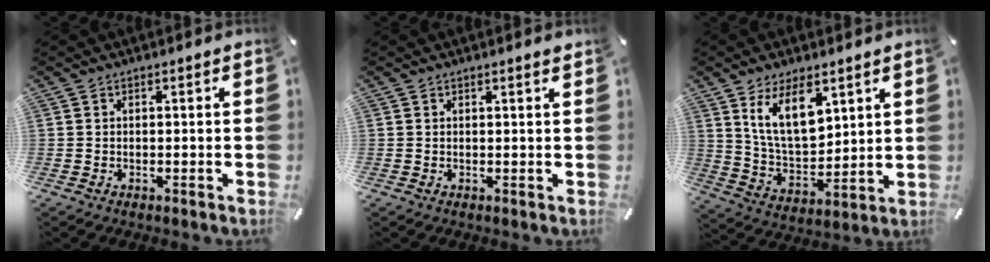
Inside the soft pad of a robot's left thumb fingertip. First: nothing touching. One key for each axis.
{"total": 0.8, "fx": 0.7, "fy": -0.1, "fz": 0.5, "tx": -0.009, "ty": -0.002, "tz": 0.012}
{"total": 13.6, "fx": 7.5, "fy": 7.2, "fz": 8.6, "tx": -0.170, "ty": -0.031, "tz": 0.136}